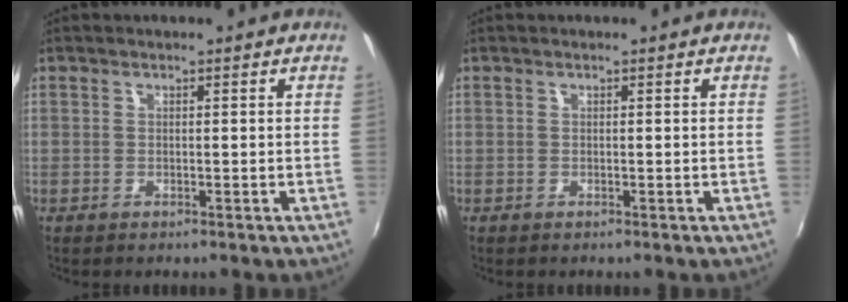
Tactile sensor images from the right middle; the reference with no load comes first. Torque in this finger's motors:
{"motor_torque": [0.00, 0.00, 0.00, 0.00]}